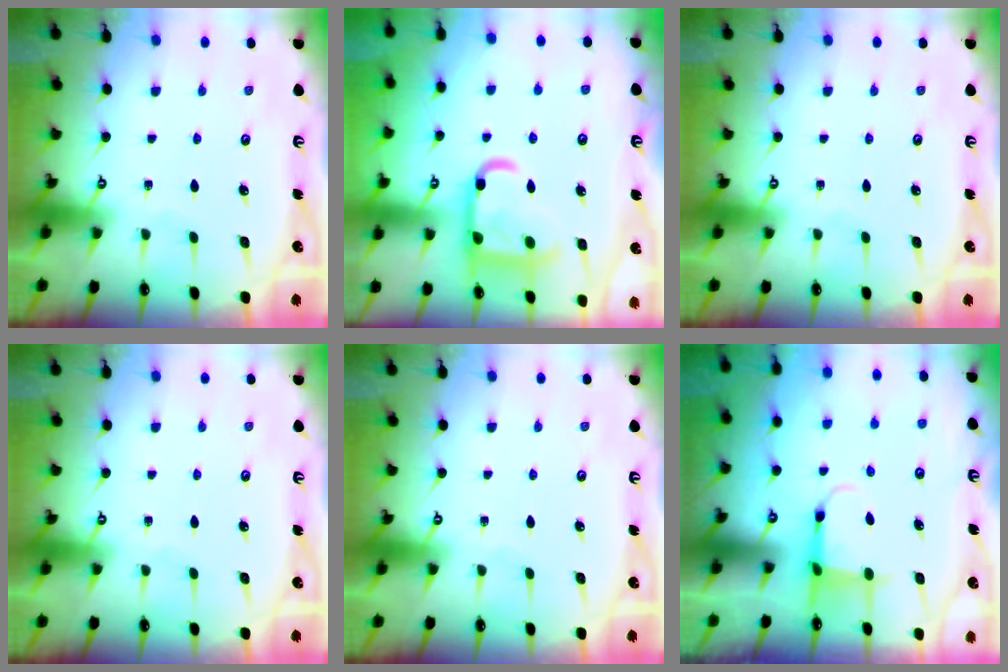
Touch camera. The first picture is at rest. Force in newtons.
{"total": 15.3, "press": 15.2, "slide": 1.5}
{"total": 0.0}
{"total": 0.0}
{"total": 0.0}
{"total": 4.0, "press": 3.8, "slide": 1.2}